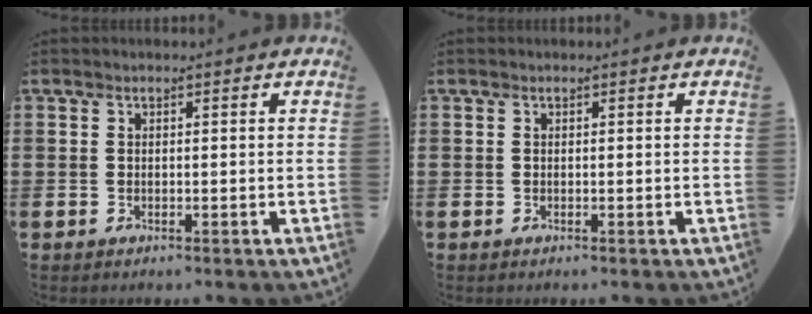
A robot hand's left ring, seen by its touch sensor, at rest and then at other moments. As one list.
[{"total": 0.0}]